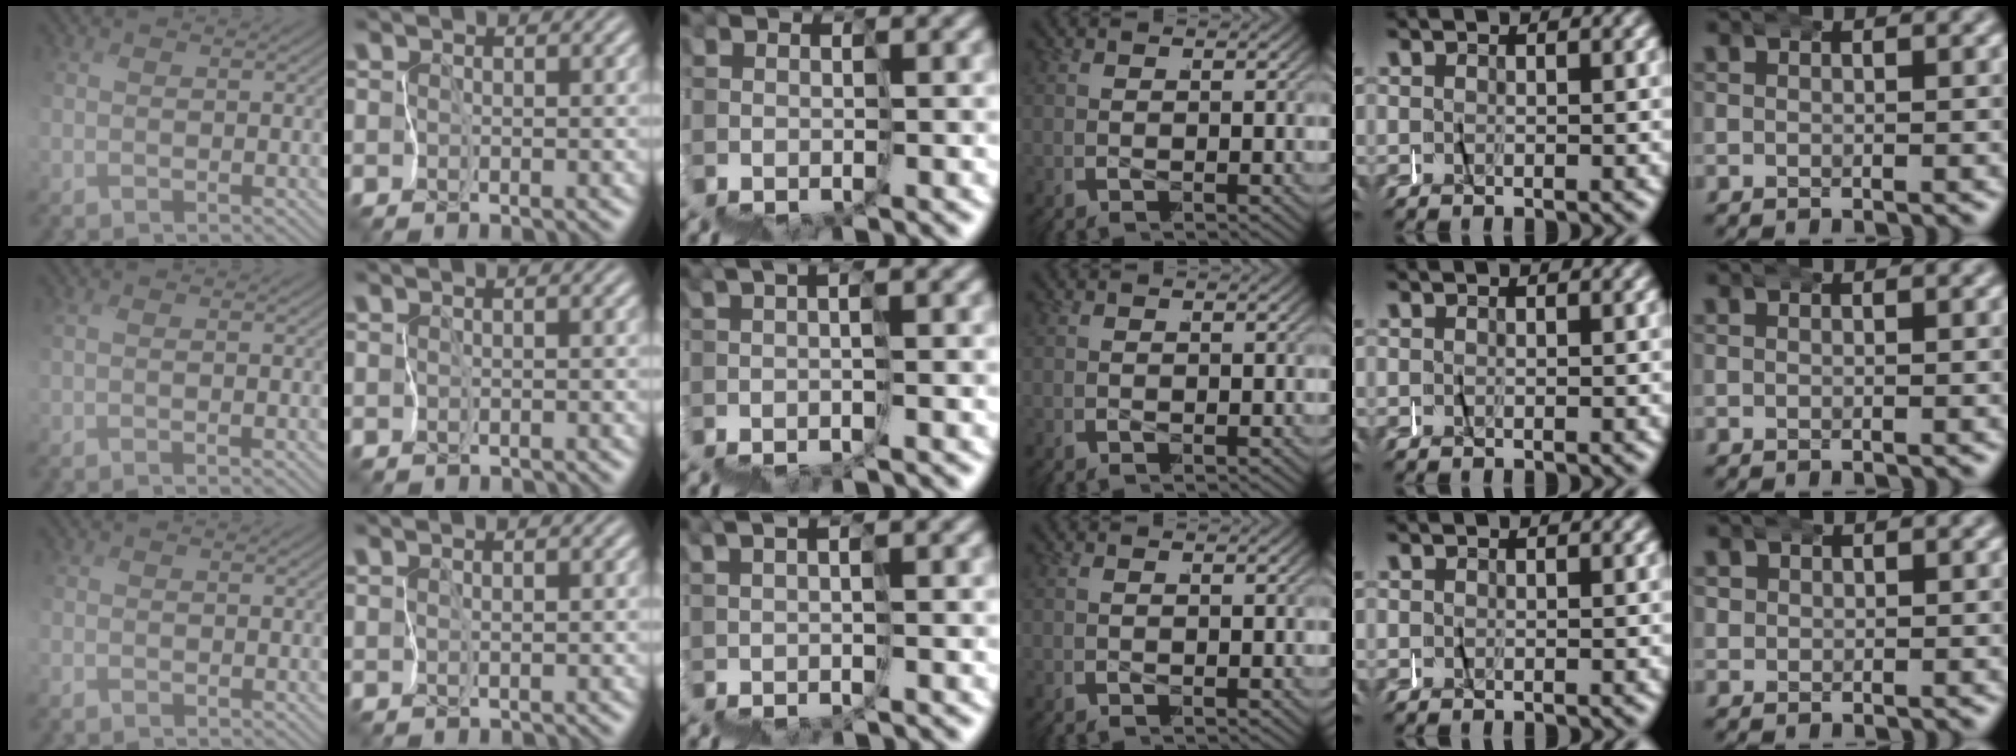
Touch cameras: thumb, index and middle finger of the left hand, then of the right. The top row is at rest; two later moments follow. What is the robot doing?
{"motion": "wrap", "object": "felt sheet"}